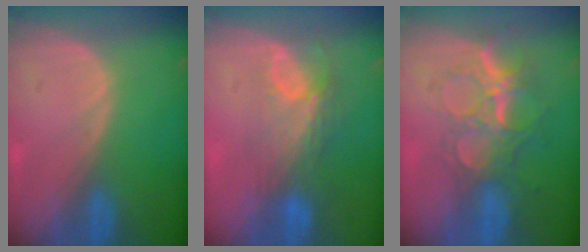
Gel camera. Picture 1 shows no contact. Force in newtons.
{"total": 7.5, "press": 6.6, "slide": 3.6}
{"total": 9.1, "press": 7.7, "slide": 4.8}